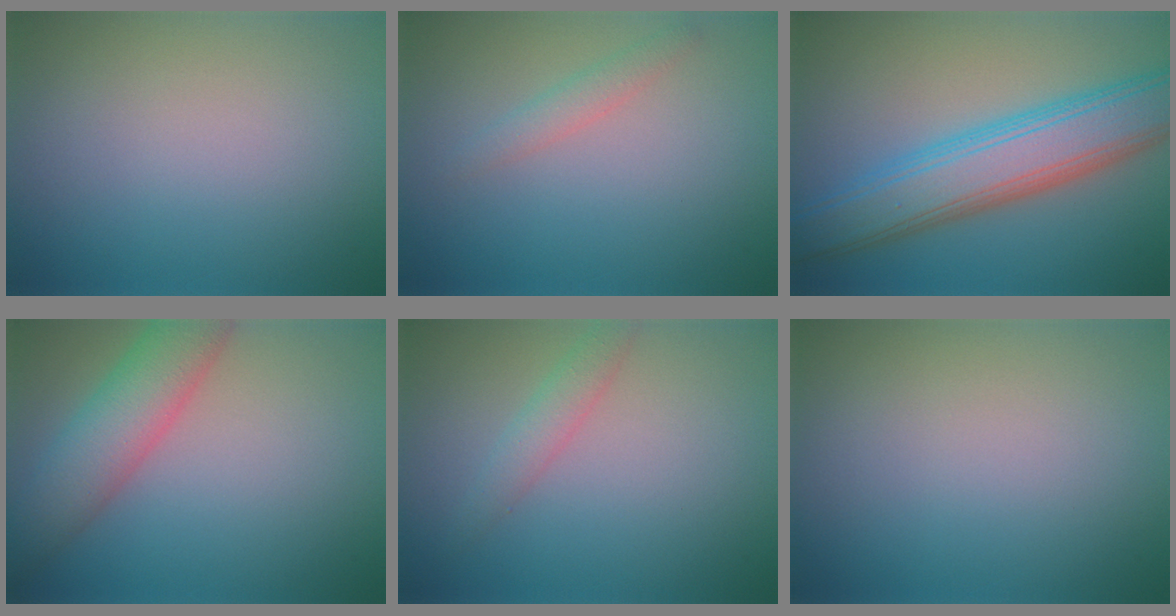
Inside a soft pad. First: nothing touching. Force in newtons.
{"total": 1.5, "press": 1.5, "slide": 0.2}
{"total": 8.6, "press": 8.6, "slide": 0.6}
{"total": 5.8, "press": 5.8, "slide": 0.2}
{"total": 1.9, "press": 1.9, "slide": 0.1}
{"total": 0.0}